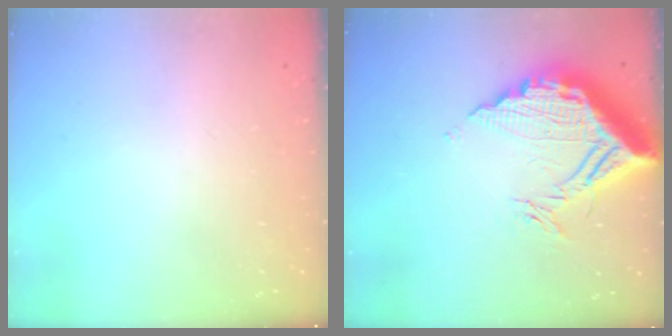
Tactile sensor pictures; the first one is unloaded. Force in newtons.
{"total": 16.4, "press": 16.3, "slide": 1.5}